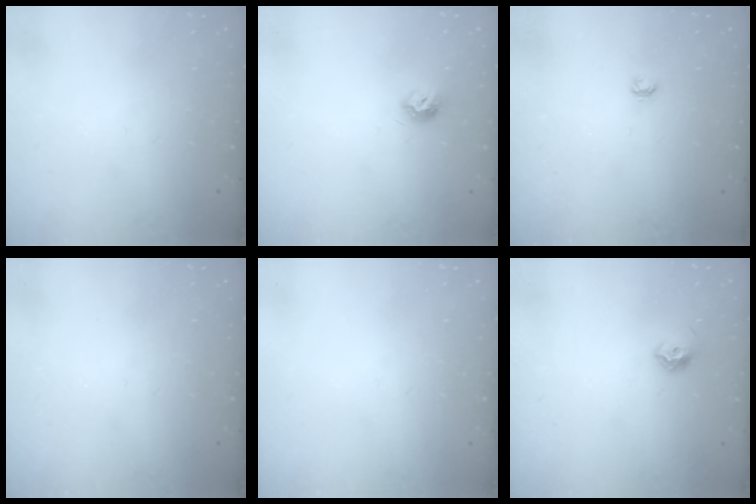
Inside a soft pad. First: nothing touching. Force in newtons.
{"total": 6.5, "press": 6.5, "slide": 0.3}
{"total": 3.6, "press": 3.6, "slide": 0.3}
{"total": 0.0}
{"total": 0.0}
{"total": 6.8, "press": 6.7, "slide": 1.1}